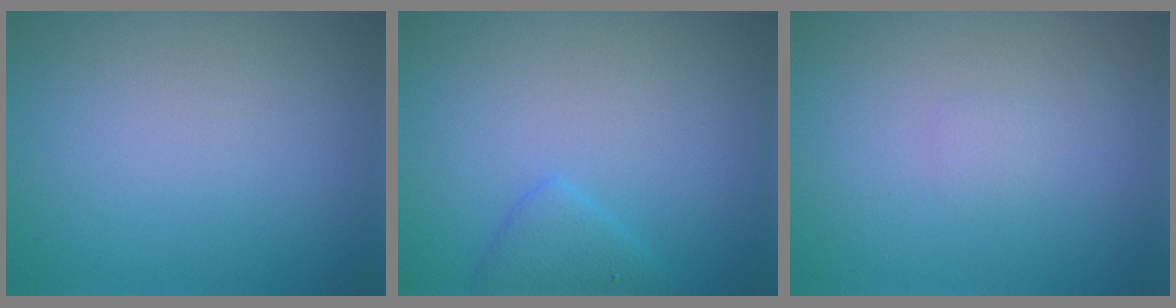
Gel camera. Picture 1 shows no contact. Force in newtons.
{"total": 2.0, "press": 2.0, "slide": 0.1}
{"total": 0.5, "press": 0.5, "slide": 0.0}